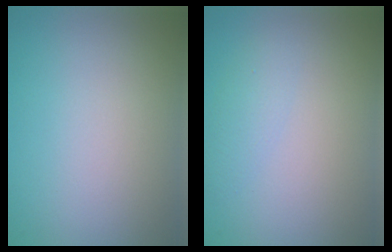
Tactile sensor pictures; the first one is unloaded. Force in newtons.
{"total": 1.3, "press": 1.3, "slide": 0.1}